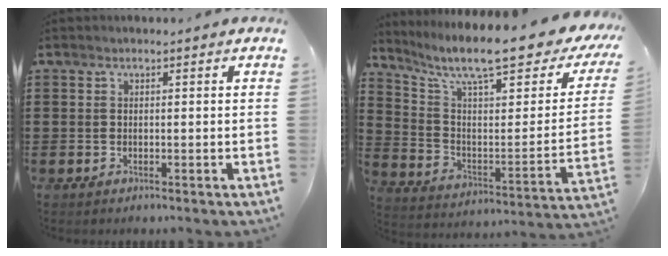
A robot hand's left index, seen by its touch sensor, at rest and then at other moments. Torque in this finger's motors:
{"motor_torque": [2.14, 0.00, 0.92, 0.21]}